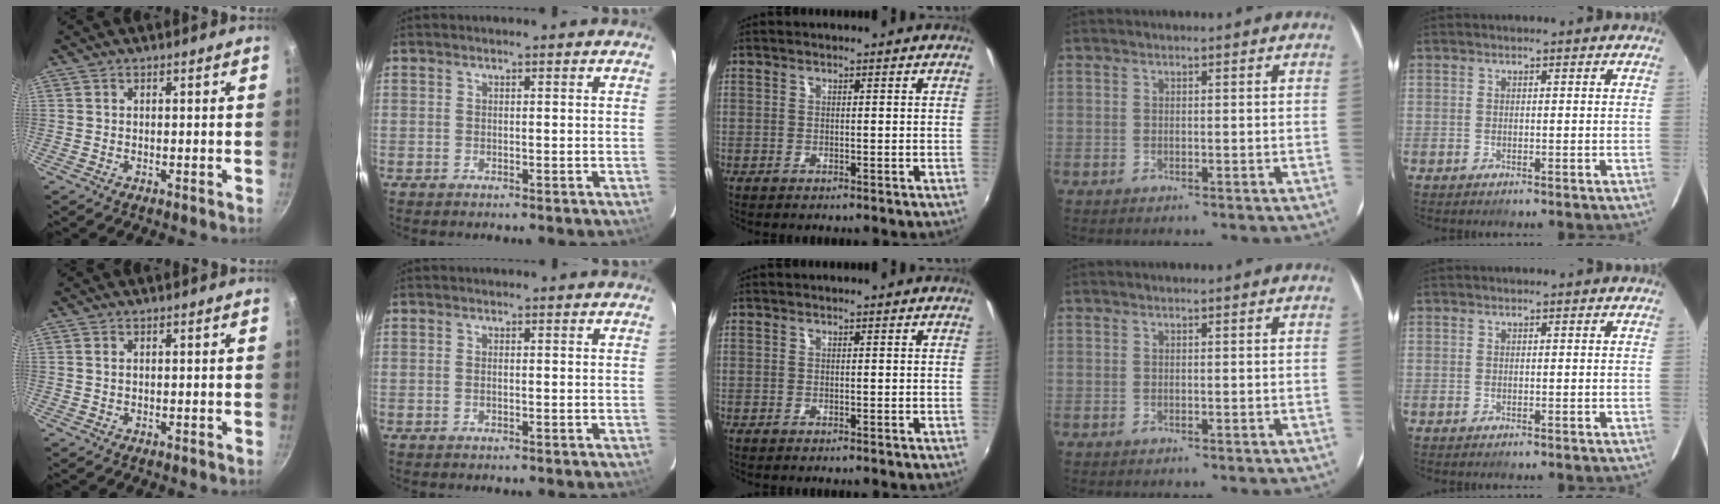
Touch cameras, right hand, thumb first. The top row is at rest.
{"thumb": {"total": 0.6, "force": [0.2, 0.4, 0.5], "torque": [-0.009, 0.001, 0.003]}, "index": {"total": 0.6, "force": [-0.1, 0.2, 0.5], "torque": [-0.012, 0.001, -0.003]}}